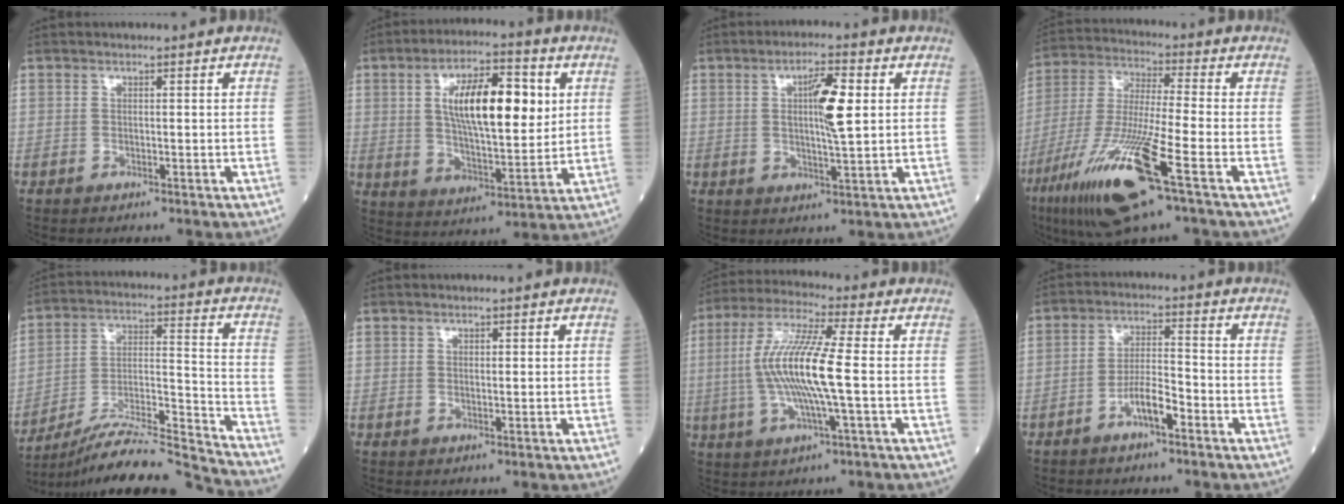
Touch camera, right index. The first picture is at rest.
{"total": 14.7, "force": [3.6, 4.5, 13.5], "torque": [-0.233, 0.011, 0.058]}
{"total": 6.9, "force": [1.4, 0.7, 6.8], "torque": [-0.117, 0.004, 0.023]}
{"total": 16.9, "force": [-8.1, 0.6, 14.8], "torque": [-0.323, -0.041, -0.156]}
{"total": 18.7, "force": [-17.6, -1.3, 6.2], "torque": [-0.120, 0.001, -0.295]}
{"total": 0.7, "force": [0.3, 0.3, 0.6], "torque": [-0.011, -0.001, 0.005]}
{"total": 12.1, "force": [-0.7, 0.6, 12.1], "torque": [-0.250, 0.006, -0.022]}
{"total": 5.3, "force": [-3.0, 1.0, 4.2], "torque": [-0.083, 0.009, -0.057]}